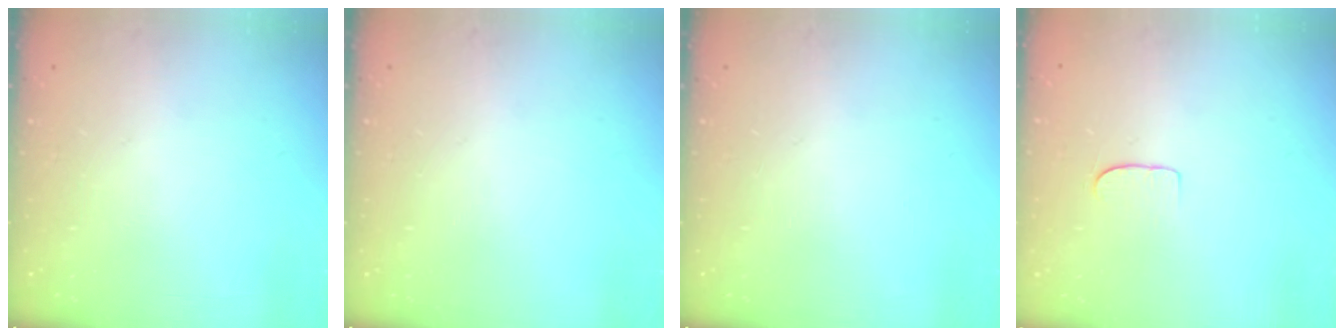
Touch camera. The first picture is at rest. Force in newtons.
{"total": 0.0}
{"total": 0.0}
{"total": 4.9, "press": 4.9, "slide": 0.3}